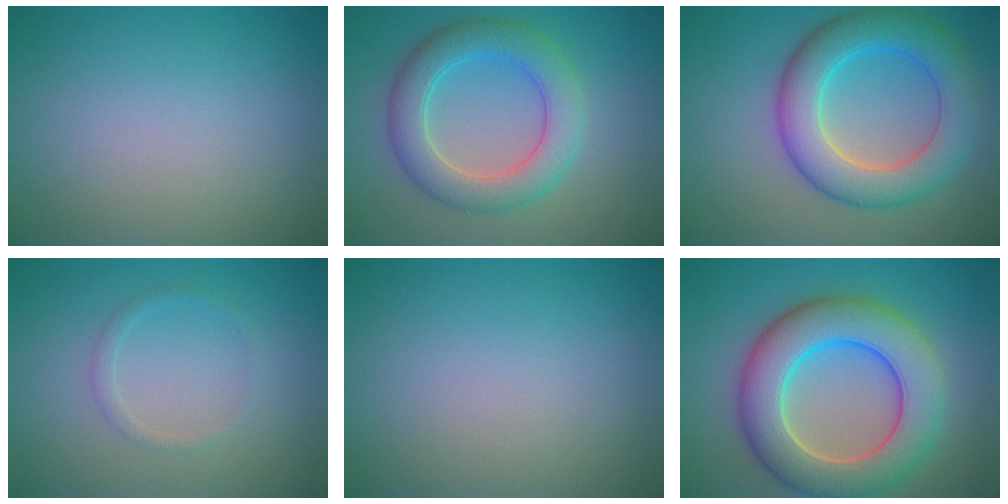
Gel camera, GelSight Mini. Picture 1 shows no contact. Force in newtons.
{"total": 5.6, "press": 5.6, "slide": 0.1}
{"total": 7.6, "press": 7.6, "slide": 0.2}
{"total": 1.0, "press": 1.0, "slide": 0.1}
{"total": 0.0}
{"total": 9.8, "press": 9.7, "slide": 0.4}